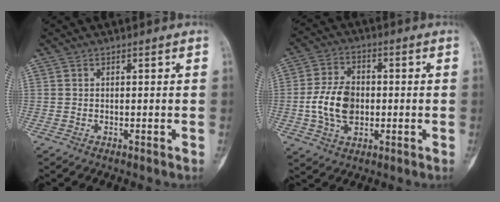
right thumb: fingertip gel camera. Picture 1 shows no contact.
{"total": 10.2, "force": [-1.0, 7.0, 7.4], "torque": [-0.127, 0.011, -0.020]}